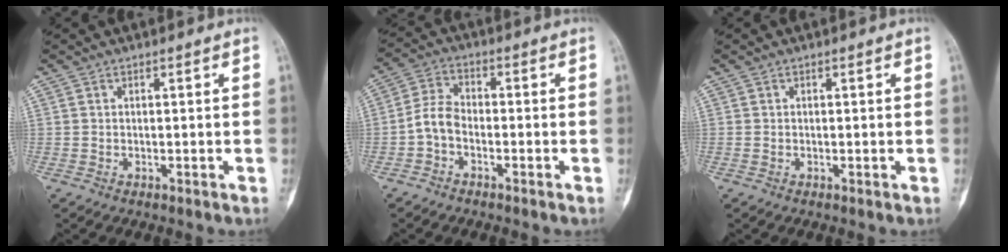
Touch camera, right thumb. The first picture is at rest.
{"total": 4.9, "force": [-1.8, 3.0, 3.4], "torque": [-0.066, 0.021, -0.047]}
{"total": 0.0}